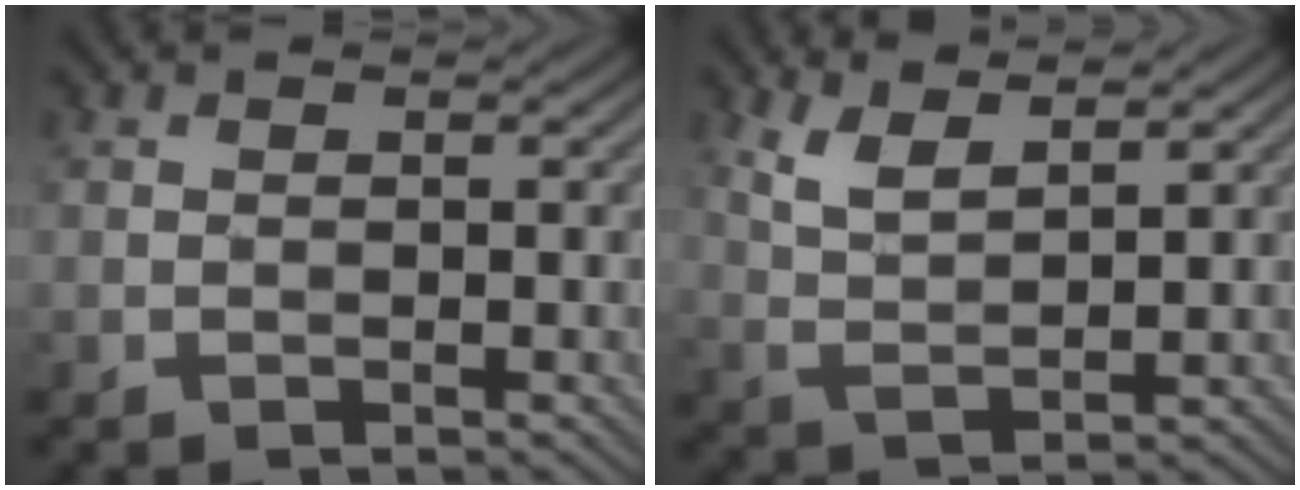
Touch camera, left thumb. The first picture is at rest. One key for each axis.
{"total": 5.0, "fx": 3.6, "fy": 1.1, "fz": 3.3, "tx": -0.087, "ty": 0.001, "tz": 0.080}